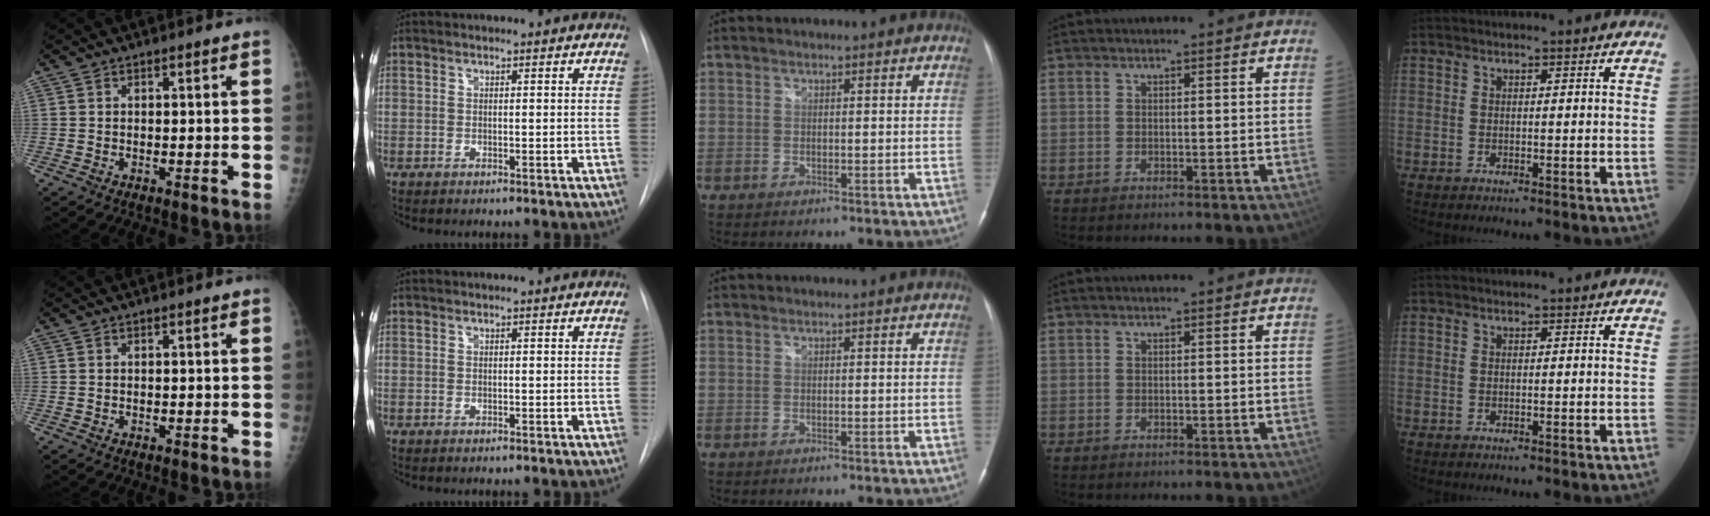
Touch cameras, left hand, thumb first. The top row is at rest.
{}